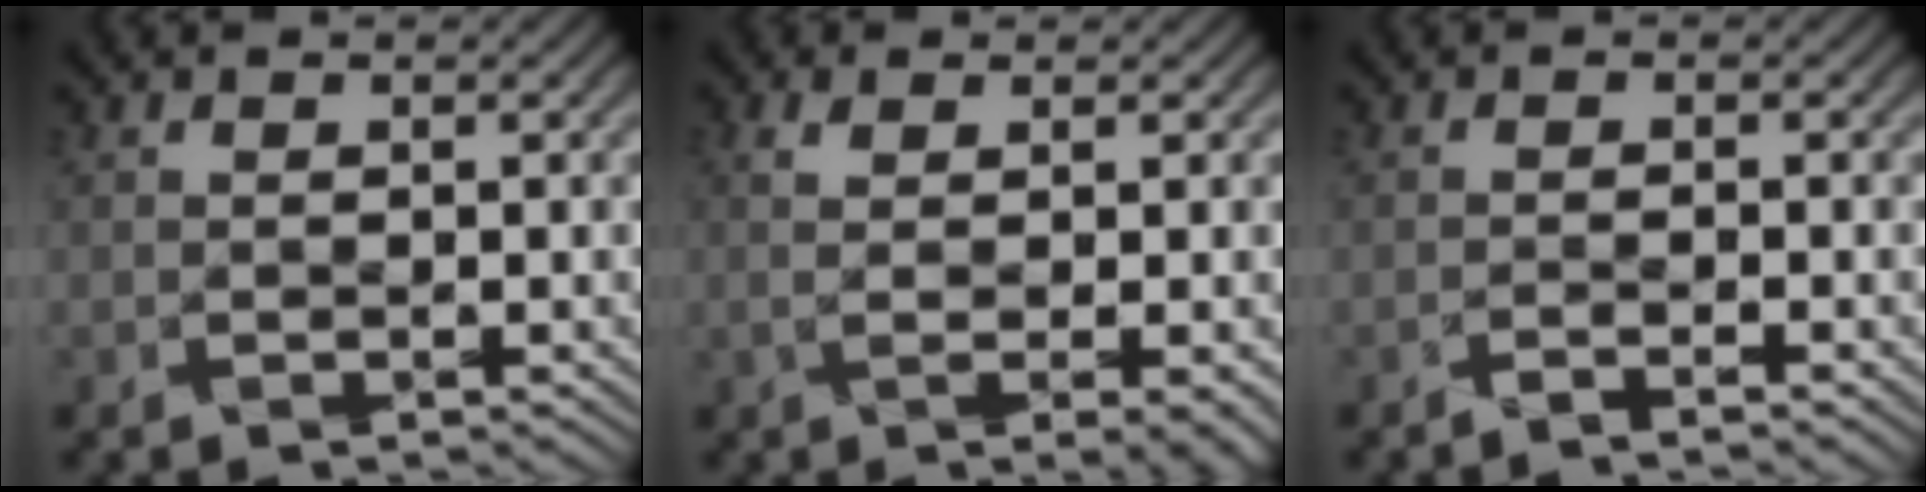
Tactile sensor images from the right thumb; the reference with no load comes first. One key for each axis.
{"total": 3.1, "fx": 0.2, "fy": 0.0, "fz": 3.1, "tx": -0.062, "ty": 0.005, "tz": 0.007}
{"total": 1.6, "fx": -1.3, "fy": -0.9, "fz": 0.3, "tx": -0.009, "ty": 0.004, "tz": -0.028}